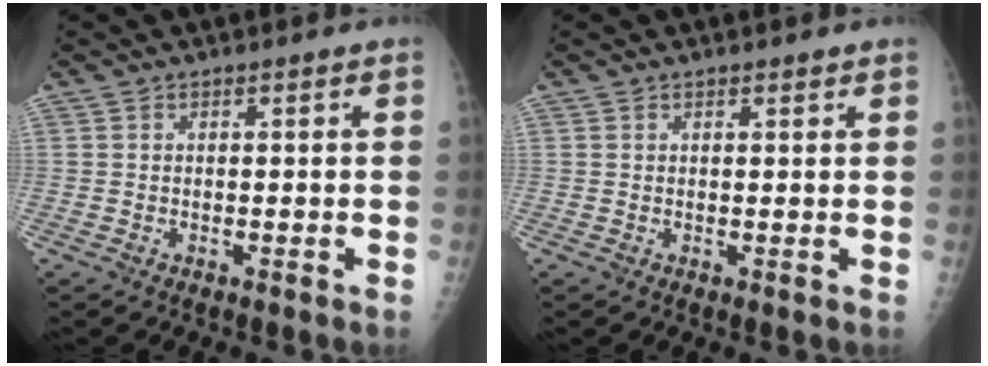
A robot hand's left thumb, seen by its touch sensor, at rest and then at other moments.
{"total": 1.0, "force": [0.8, 0.3, 0.5], "torque": [-0.008, -0.004, 0.011]}